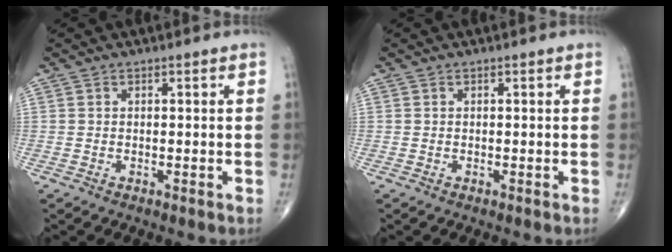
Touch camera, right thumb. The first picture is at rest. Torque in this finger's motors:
{"motor_torque": [0.03, -0.03, 0.00, 0.00, 0.00]}